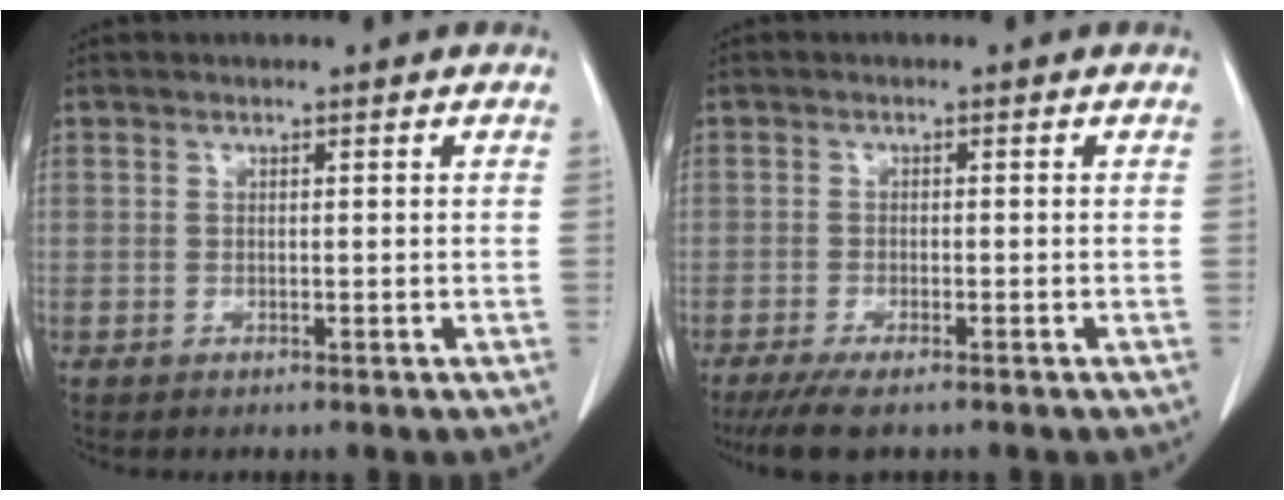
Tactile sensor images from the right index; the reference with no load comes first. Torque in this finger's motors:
{"motor_torque": [0.43, -0.35, 0.12, 0.06]}